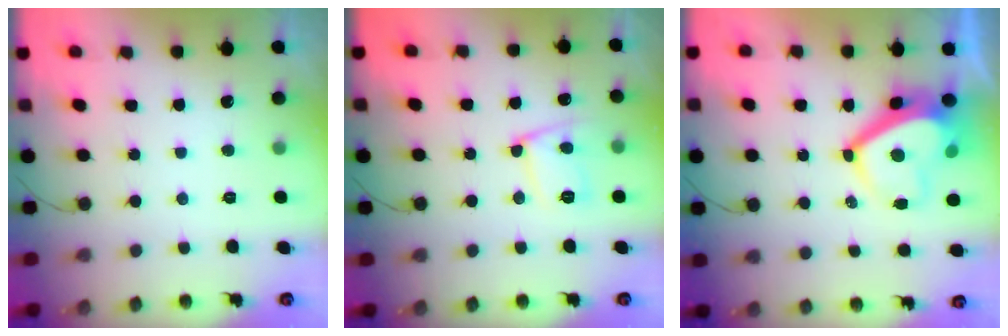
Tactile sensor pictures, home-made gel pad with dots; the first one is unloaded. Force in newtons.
{"total": 11.2, "press": 11.1, "slide": 1.0}
{"total": 9.3, "press": 9.3, "slide": 1.0}